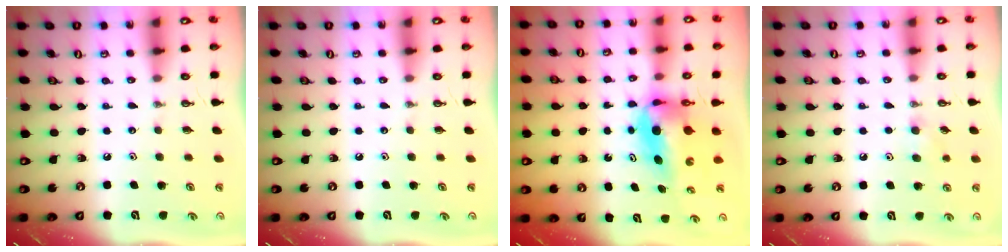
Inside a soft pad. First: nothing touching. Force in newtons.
{"total": 0.0}
{"total": 8.4, "press": 7.5, "slide": 3.9}
{"total": 5.8, "press": 5.4, "slide": 2.3}